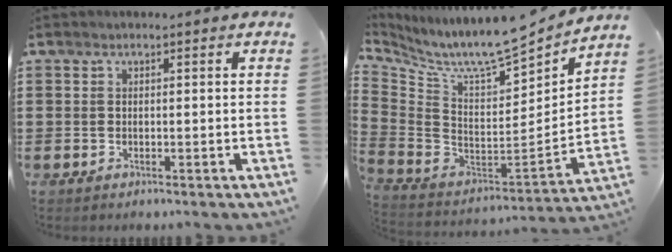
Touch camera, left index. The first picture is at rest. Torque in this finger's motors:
{"motor_torque": [2.14, 0.00, 0.36, 0.15]}